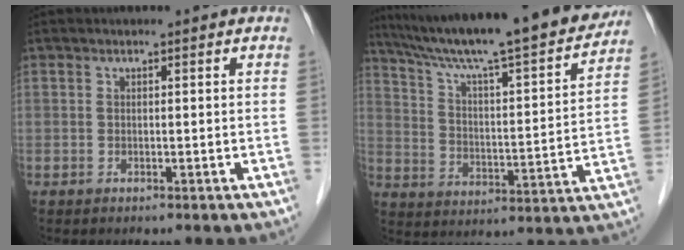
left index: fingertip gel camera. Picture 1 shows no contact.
{"total": 24.5, "force": [21.5, 1.1, 11.6], "torque": [-0.190, -0.020, 0.311]}